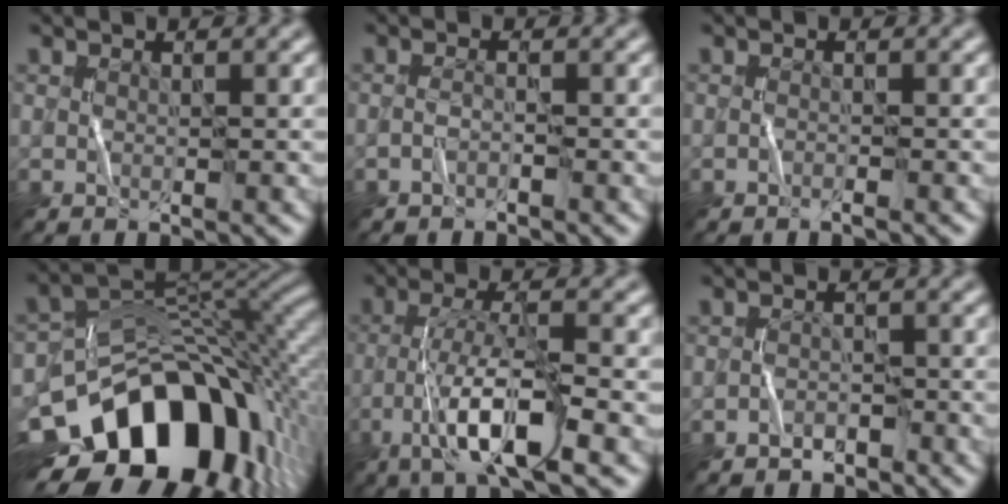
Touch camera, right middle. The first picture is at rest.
{"total": 0.6, "force": [-0.6, 0.1, 0.2], "torque": [-0.006, 0.009, -0.012]}
{"total": 0.8, "force": [-0.6, 0.2, 0.4], "torque": [-0.001, 0.008, -0.014]}
{"total": 16.7, "force": [-7.8, 10.4, 10.5], "torque": [-0.163, 0.007, -0.120]}
{"total": 7.4, "force": [-3.7, 1.5, 6.3], "torque": [-0.109, 0.012, -0.075]}
{"total": 1.1, "force": [-0.9, 0.5, -0.2], "torque": [0.006, 0.012, -0.017]}